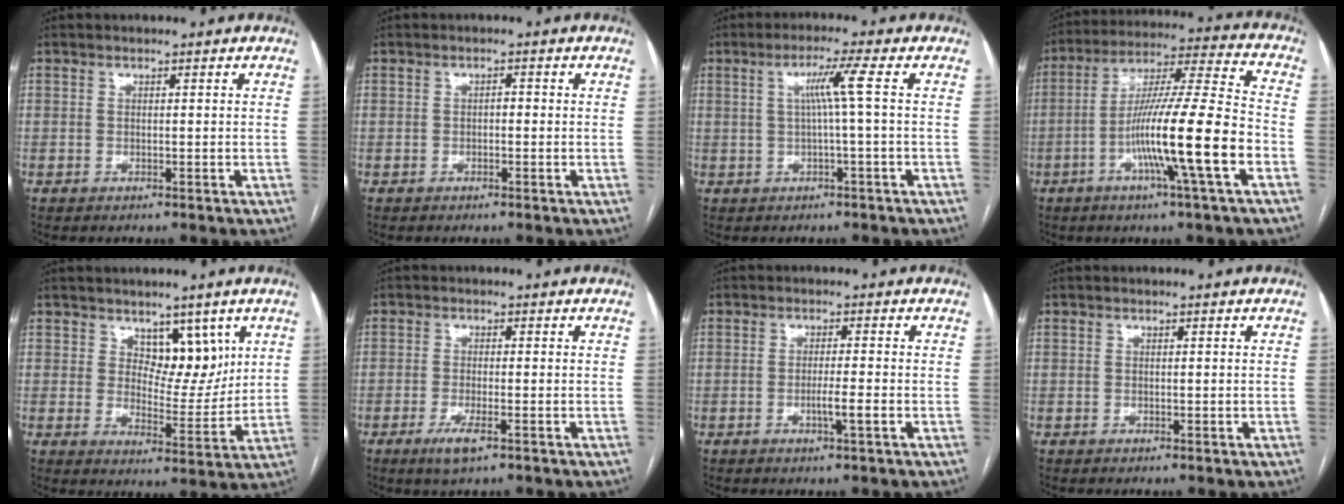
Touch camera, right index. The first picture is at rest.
{"total": 0.9, "force": [-0.2, 0.4, 0.7], "torque": [-0.009, 0.004, -0.005]}
{"total": 4.5, "force": [0.6, -1.2, 4.3], "torque": [-0.082, 0.009, 0.013]}
{"total": 16.9, "force": [-5.6, -0.9, 15.9], "torque": [-0.281, -0.004, -0.102]}
{"total": 6.8, "force": [3.7, 3.7, 4.3], "torque": [-0.052, -0.007, 0.064]}
{"total": 3.5, "force": [-1.9, 0.5, 2.9], "torque": [-0.059, -0.007, -0.034]}
{"total": 3.1, "force": [-1.1, -0.2, 2.9], "torque": [-0.049, -0.004, -0.018]}
{"total": 0.0}